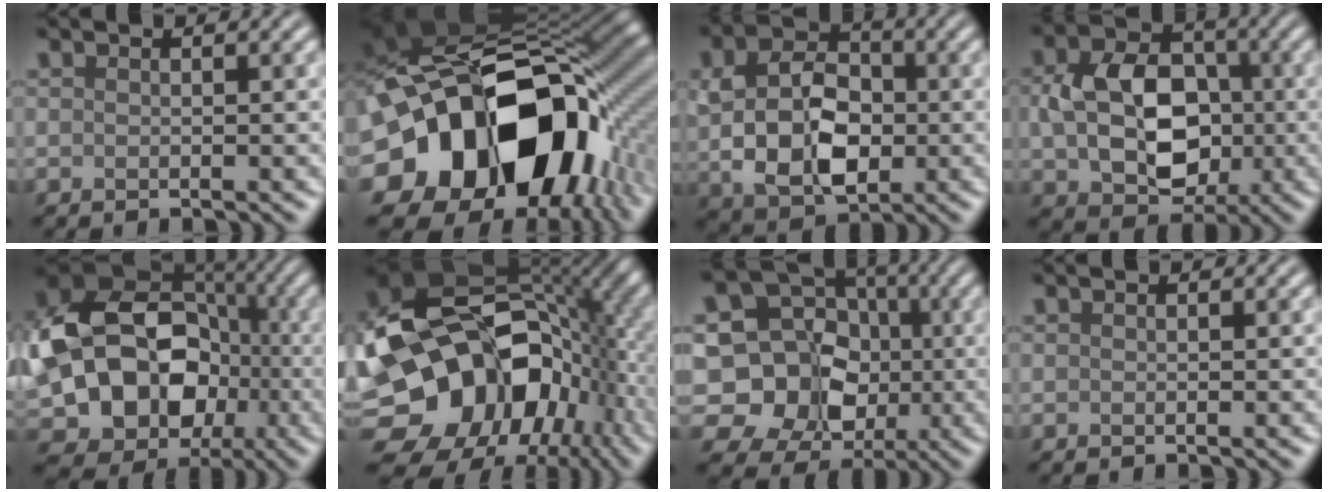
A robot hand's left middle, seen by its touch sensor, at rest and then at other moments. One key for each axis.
{"total": 19.6, "fx": -4.9, "fy": 13.9, "fz": 12.8, "tx": -0.253, "ty": -0.044, "tz": -0.060}
{"total": 8.2, "fx": -0.1, "fy": 5.7, "fz": 5.8, "tx": -0.119, "ty": -0.002, "tz": -0.003}
{"total": 9.2, "fx": -0.5, "fy": 6.8, "fz": 6.3, "tx": -0.122, "ty": 0.002, "tz": -0.006}
{"total": 20.2, "fx": -1.3, "fy": 16.7, "fz": 11.2, "tx": -0.202, "ty": -0.028, "tz": -0.022}
{"total": 19.6, "fx": -3.2, "fy": 14.1, "fz": 13.2, "tx": -0.252, "ty": -0.014, "tz": -0.042}
{"total": 14.2, "fx": -0.1, "fy": 12.9, "fz": 5.9, "tx": -0.139, "ty": 0.040, "tz": -0.024}
{"total": 0.0}